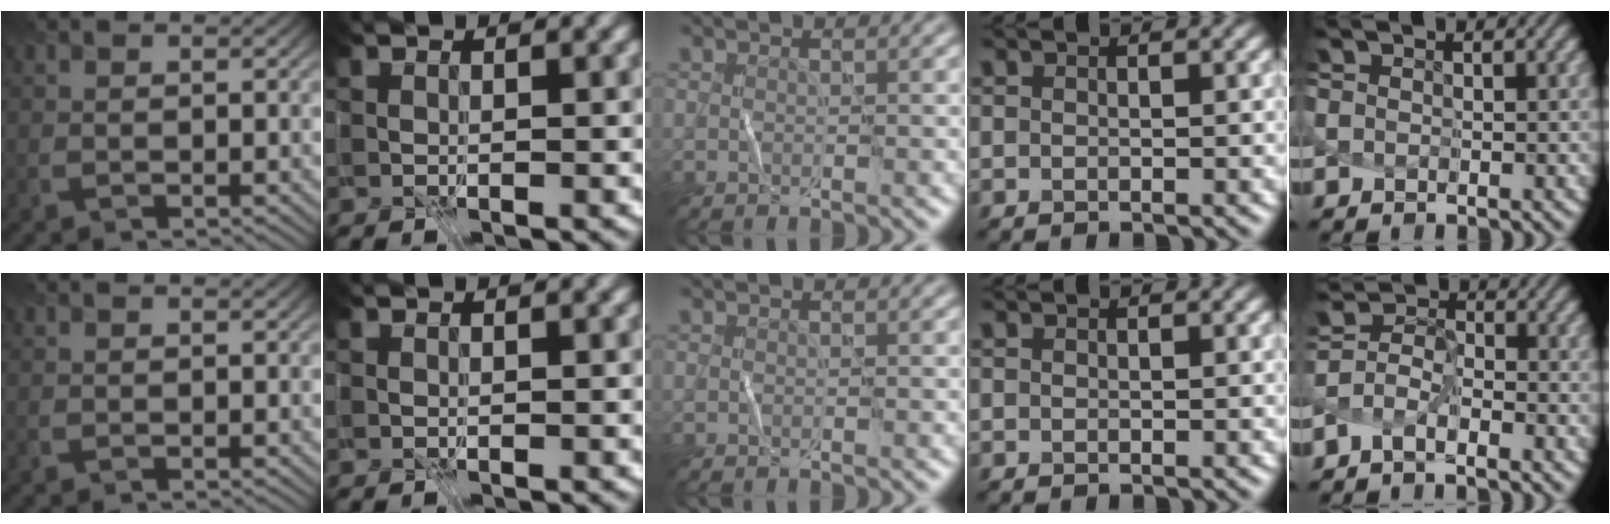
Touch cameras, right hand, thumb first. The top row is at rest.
{"little": {"total": 1.7, "force": [-1.5, 0.2, 0.7], "torque": [-0.016, -0.002, -0.037]}}